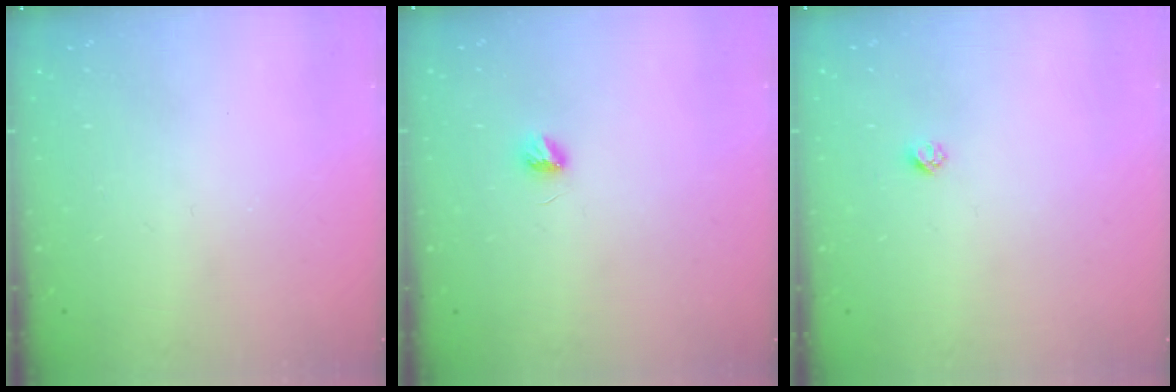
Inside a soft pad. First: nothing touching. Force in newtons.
{"total": 3.4, "press": 3.4, "slide": 0.4}
{"total": 2.3, "press": 2.3, "slide": 0.2}